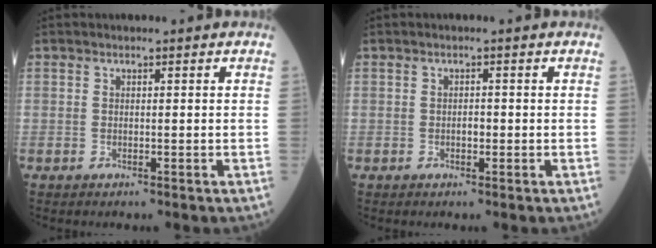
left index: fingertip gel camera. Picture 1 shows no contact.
{"total": 1.0, "force": [-0.6, 0.4, 0.7], "torque": [-0.012, -0.003, -0.011]}